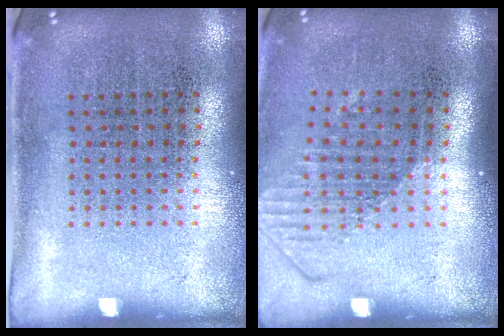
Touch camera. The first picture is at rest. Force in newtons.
{"total": 1.6, "press": 1.2, "slide": 1.0}